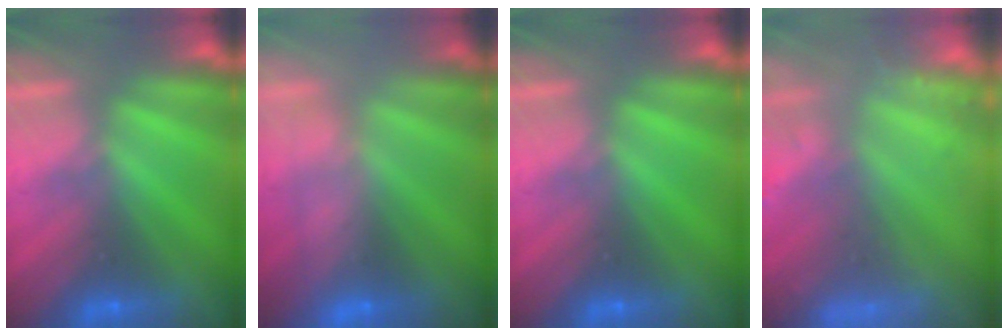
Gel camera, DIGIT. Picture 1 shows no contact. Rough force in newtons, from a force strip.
{"total": 2.4}
{"total": 0.0}
{"total": 9.4}